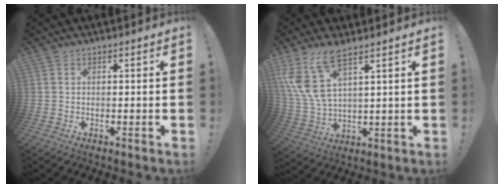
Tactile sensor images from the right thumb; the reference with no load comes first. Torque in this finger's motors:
{"motor_torque": [-0.87, 1.71, 1.03, 0.37, 0.15]}